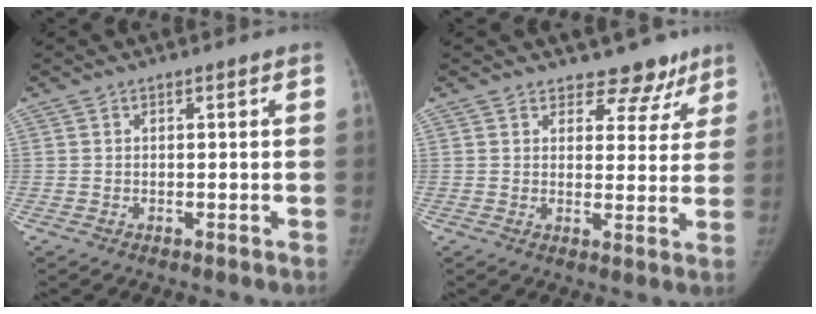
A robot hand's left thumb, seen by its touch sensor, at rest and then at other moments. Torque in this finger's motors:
{"motor_torque": [-0.11, -0.16, -0.14, 0.30, -0.05]}